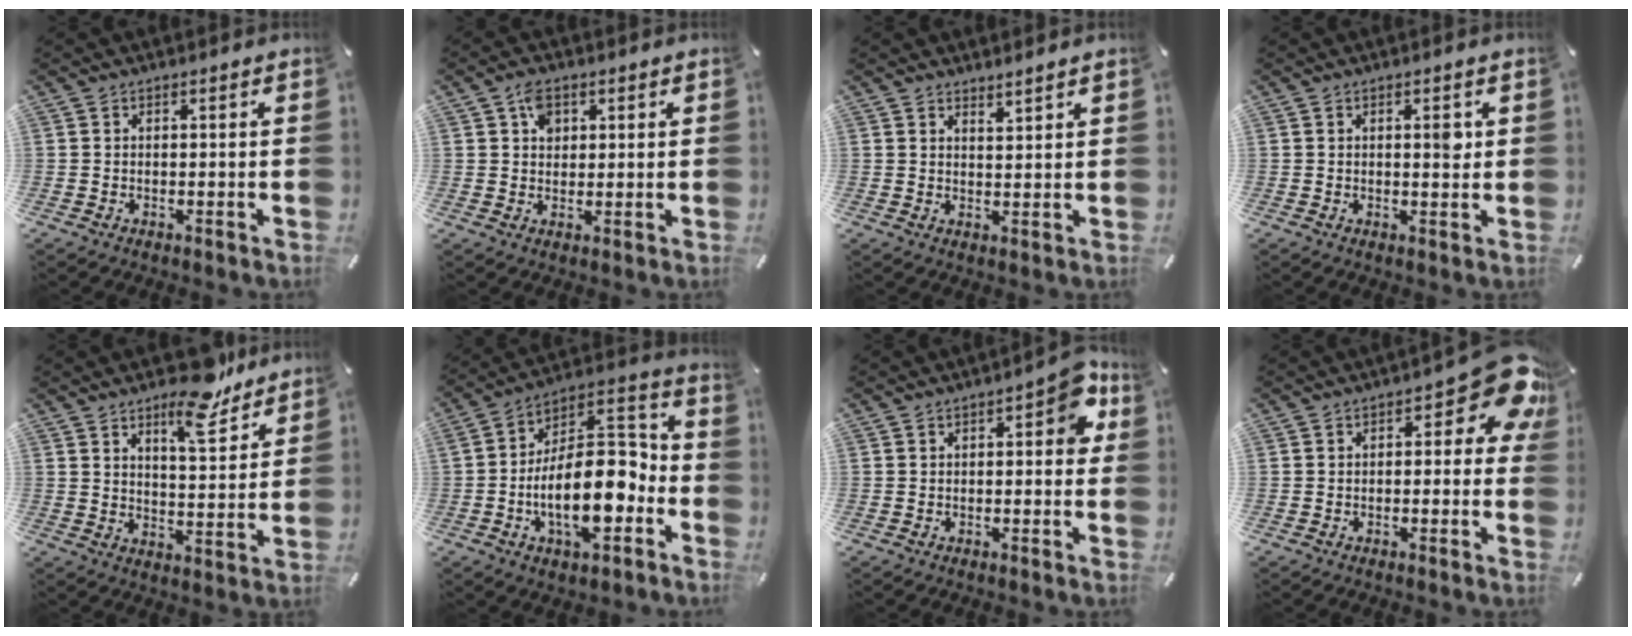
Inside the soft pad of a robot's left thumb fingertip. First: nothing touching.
{"total": 4.4, "force": [1.8, 3.4, 2.2], "torque": [-0.025, -0.002, 0.027]}
{"total": 2.3, "force": [2.3, 0.1, -0.1], "torque": [0.000, -0.012, 0.043]}
{"total": 2.9, "force": [0.8, 1.2, 2.6], "torque": [-0.028, -0.004, 0.005]}
{"total": 12.5, "force": [9.3, 4.9, 6.9], "torque": [-0.089, -0.062, 0.158]}
{"total": 18.9, "force": [-5.6, 9.4, 15.4], "torque": [-0.252, 0.005, -0.098]}
{"total": 6.9, "force": [1.3, 3.2, 5.9], "torque": [-0.062, -0.002, 0.013]}
{"total": 10.7, "force": [4.0, 4.5, 8.9], "torque": [-0.105, -0.031, 0.064]}